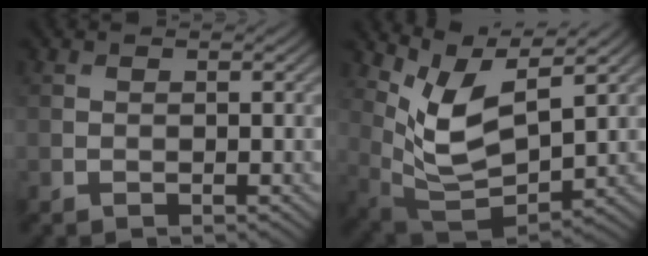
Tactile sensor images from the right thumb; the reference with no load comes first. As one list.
[{"total": 8.6, "force": [4.7, 3.1, 6.5], "torque": [-0.156, -0.004, 0.098]}]